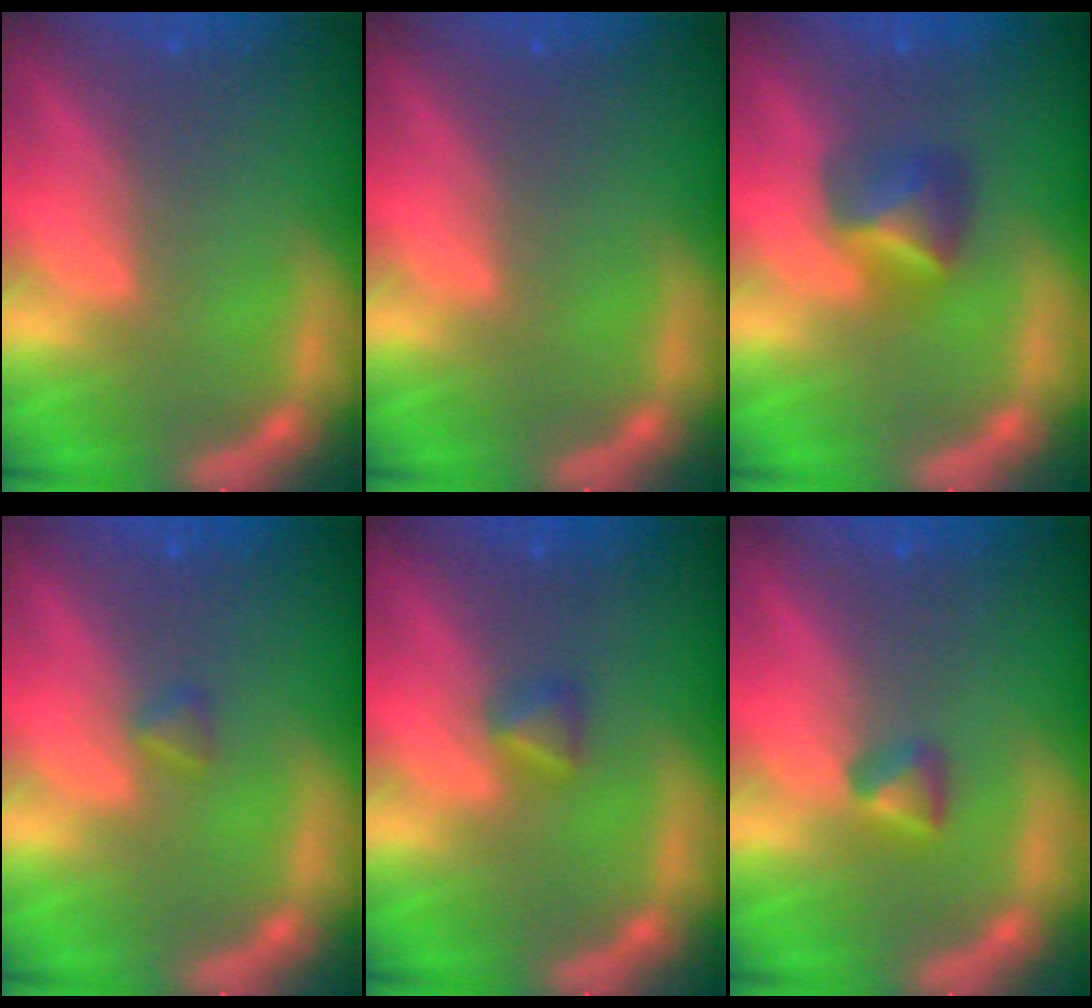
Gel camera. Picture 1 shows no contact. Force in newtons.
{"total": 0.0}
{"total": 2.9}
{"total": 0.9}
{"total": 1.4}
{"total": 1.4}